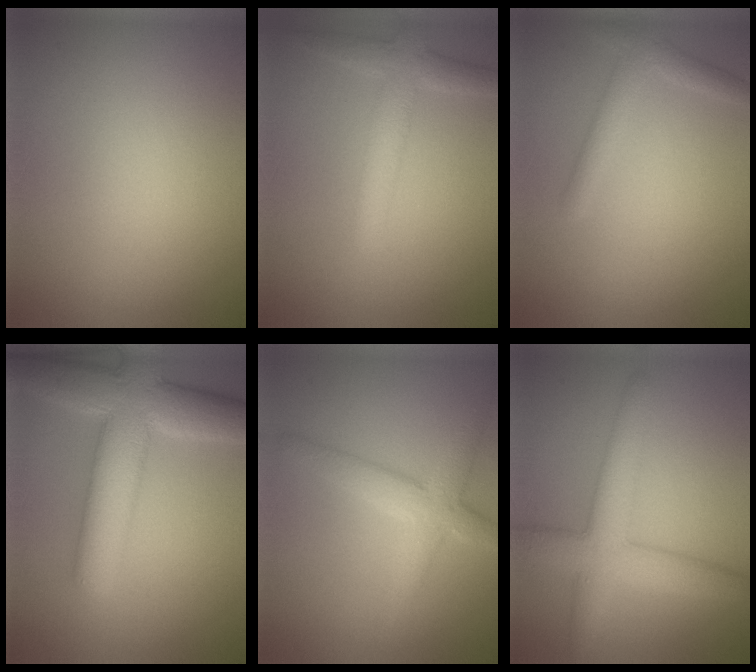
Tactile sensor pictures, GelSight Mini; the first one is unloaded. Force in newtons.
{"total": 3.5, "press": 3.5, "slide": 0.2}
{"total": 2.2, "press": 2.2, "slide": 0.0}
{"total": 9.4, "press": 9.4, "slide": 0.8}
{"total": 3.8, "press": 3.8, "slide": 0.2}
{"total": 5.4, "press": 5.3, "slide": 0.3}